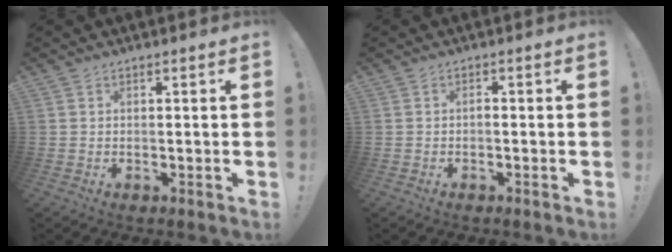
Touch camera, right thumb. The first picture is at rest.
{"total": 1.0, "force": [-0.8, 0.3, 0.6], "torque": [-0.010, 0.003, -0.015]}